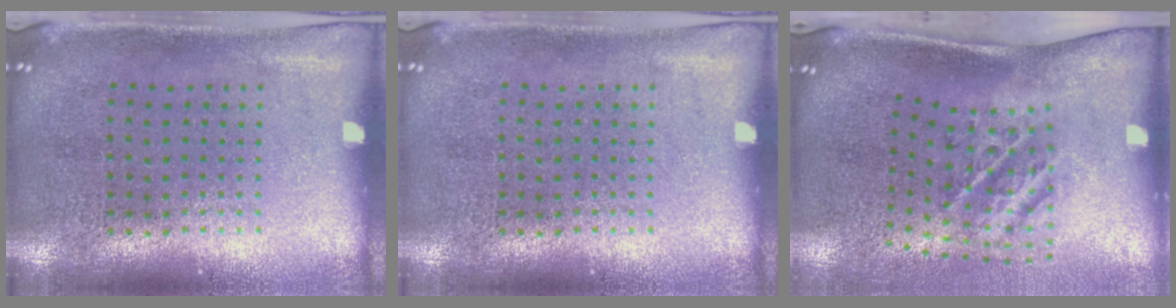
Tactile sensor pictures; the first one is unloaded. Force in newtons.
{"total": 0.0}
{"total": 2.4, "press": 1.3, "slide": 2.0}